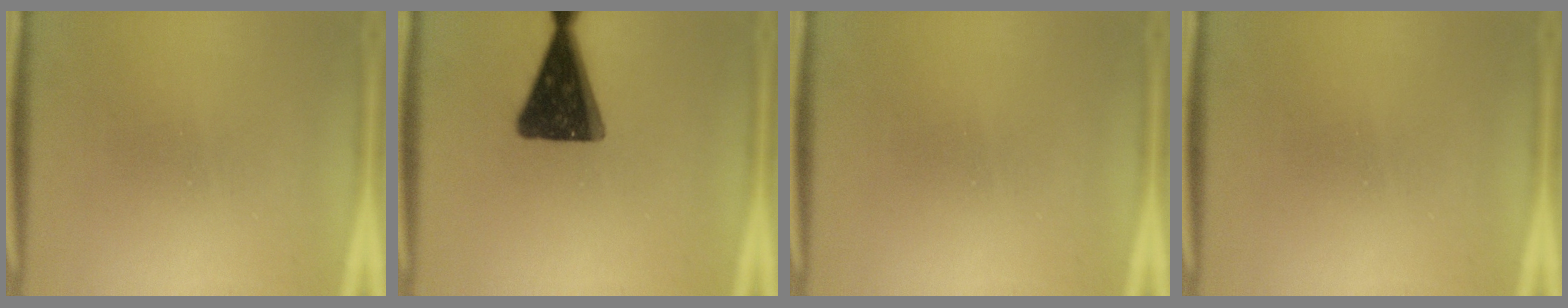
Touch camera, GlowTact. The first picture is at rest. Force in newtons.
{"total": 15.3}
{"total": 0.0}
{"total": 0.0}